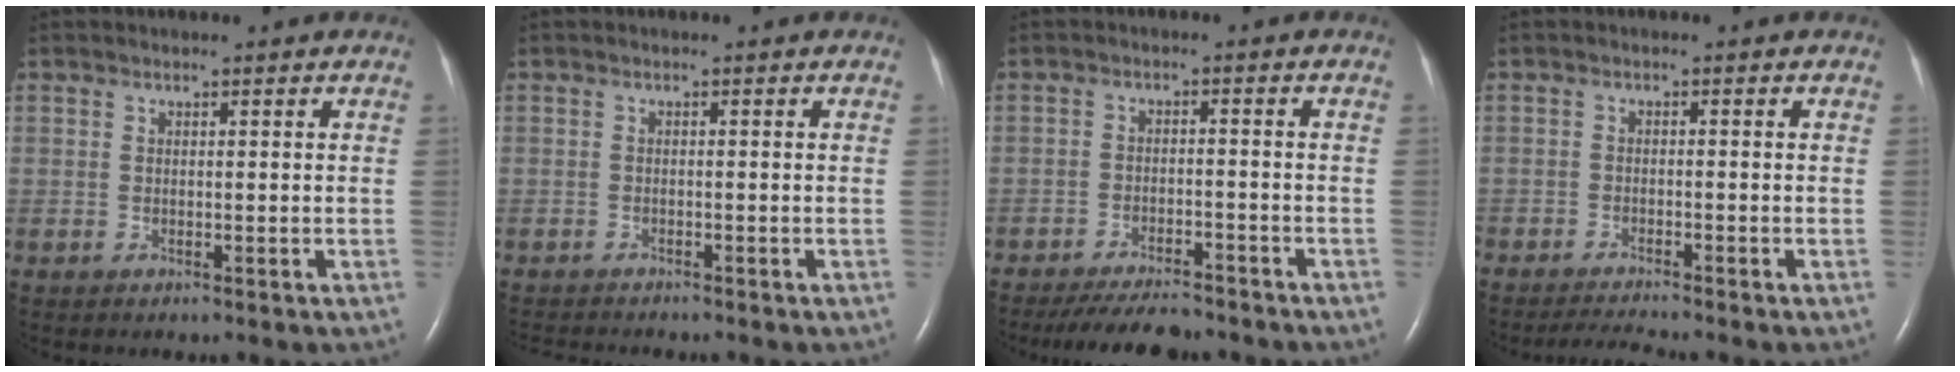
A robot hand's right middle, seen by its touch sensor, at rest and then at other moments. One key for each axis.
{"total": 3.5, "fx": -3.3, "fy": 0.3, "fz": 1.1, "tx": -0.013, "ty": -0.011, "tz": -0.050}
{"total": 8.7, "fx": -7.9, "fy": 1.9, "fz": 3.1, "tx": -0.047, "ty": -0.011, "tz": -0.121}
{"total": 3.5, "fx": -3.2, "fy": -0.7, "fz": 1.0, "tx": -0.025, "ty": -0.017, "tz": -0.057}